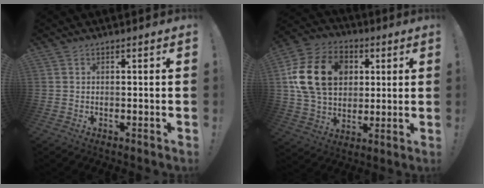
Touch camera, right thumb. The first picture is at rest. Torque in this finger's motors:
{"motor_torque": [1.95, 1.83, 0.44, -0.12, 0.10]}